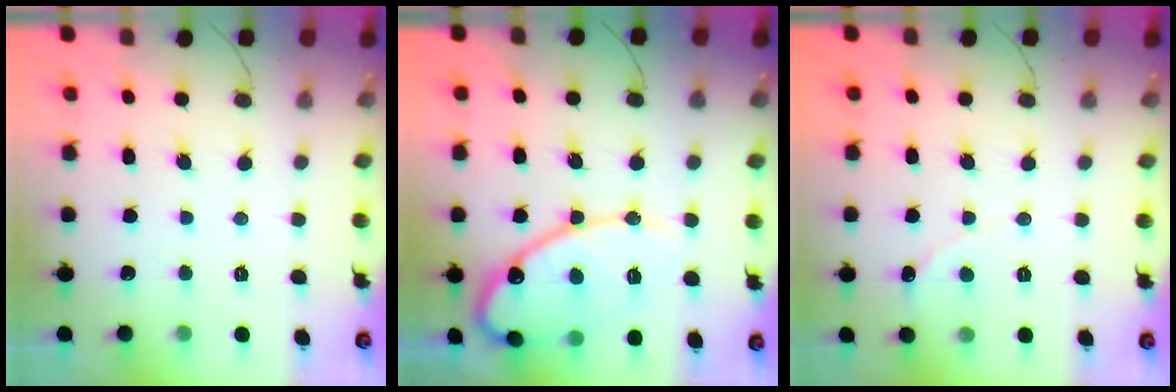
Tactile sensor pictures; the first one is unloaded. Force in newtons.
{"total": 14.9, "press": 14.9, "slide": 1.4}
{"total": 0.0}